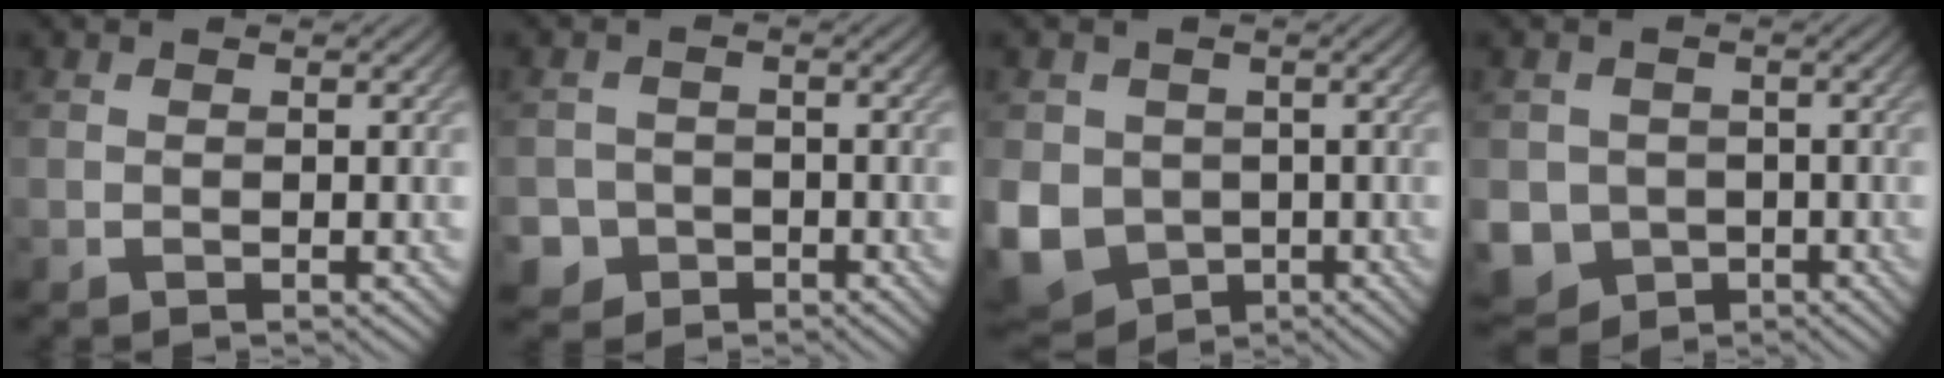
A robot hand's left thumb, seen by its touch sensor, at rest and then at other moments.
{"total": 3.6, "force": [-1.8, 3.1, 0.4], "torque": [-0.005, -0.001, -0.041]}
{"total": 10.0, "force": [-1.5, 8.6, 4.9], "torque": [-0.147, -0.039, -0.029]}
{"total": 6.6, "force": [-1.9, 5.9, 2.3], "torque": [-0.068, -0.026, -0.044]}